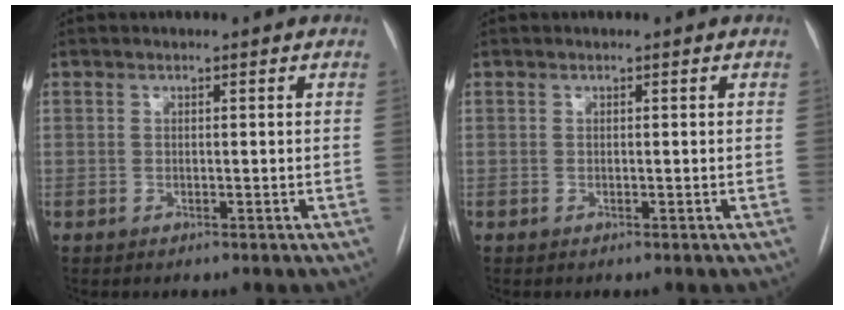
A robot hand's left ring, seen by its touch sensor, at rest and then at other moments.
{"total": 0.0}